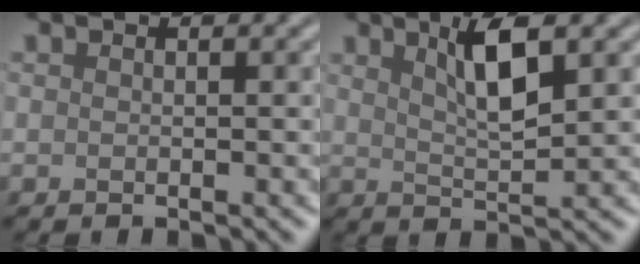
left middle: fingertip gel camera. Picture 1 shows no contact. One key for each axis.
{"total": 3.8, "fx": 1.5, "fy": 0.8, "fz": 3.4, "tx": -0.061, "ty": -0.003, "tz": 0.034}